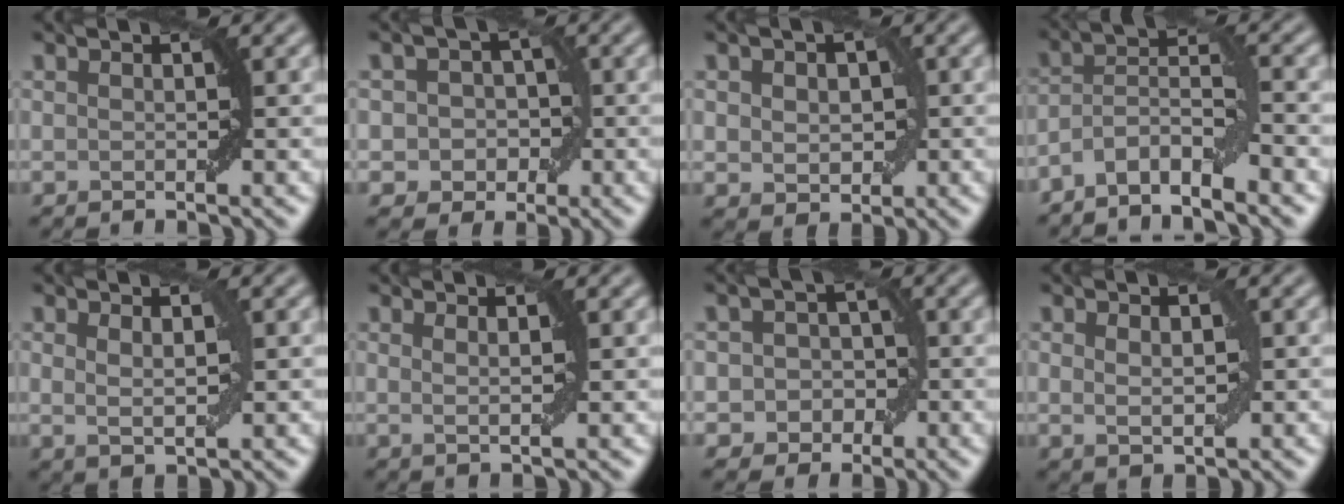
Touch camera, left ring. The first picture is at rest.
{"total": 3.4, "force": [-0.2, 3.1, 1.4], "torque": [0.003, 0.011, -0.019]}
{"total": 3.3, "force": [0.3, 2.6, 2.1], "torque": [-0.025, 0.003, 0.002]}
{"total": 4.7, "force": [-3.5, 0.7, 3.1], "torque": [-0.054, 0.005, -0.069]}
{"total": 1.8, "force": [0.6, 0.7, 1.5], "torque": [-0.028, -0.002, 0.014]}
{"total": 1.2, "force": [0.5, 0.2, 1.0], "torque": [-0.015, 0.000, 0.007]}
{"total": 3.7, "force": [-0.7, 3.5, 1.2], "torque": [0.010, 0.015, -0.026]}
{"total": 1.8, "force": [0.4, 1.0, 1.5], "torque": [-0.026, 0.000, 0.010]}